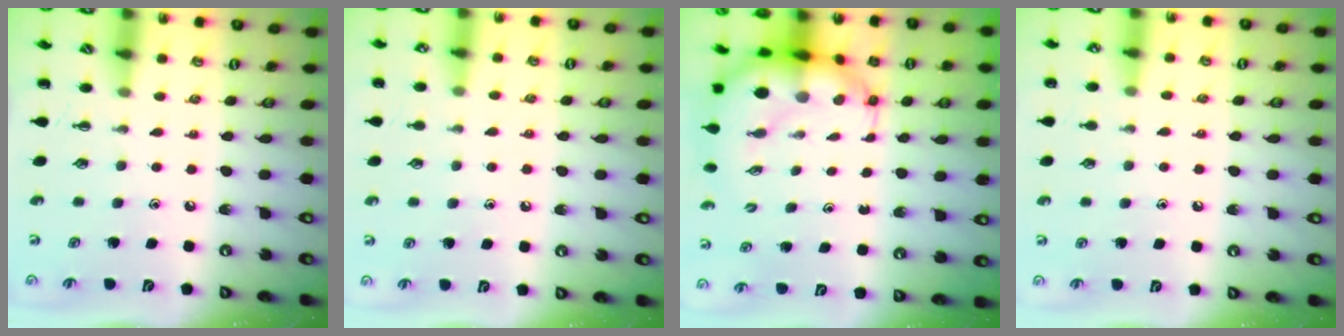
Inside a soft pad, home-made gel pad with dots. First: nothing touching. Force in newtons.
{"total": 6.2, "press": 6.0, "slide": 1.8}
{"total": 8.2, "press": 7.9, "slide": 2.3}
{"total": 6.2, "press": 5.8, "slide": 2.1}